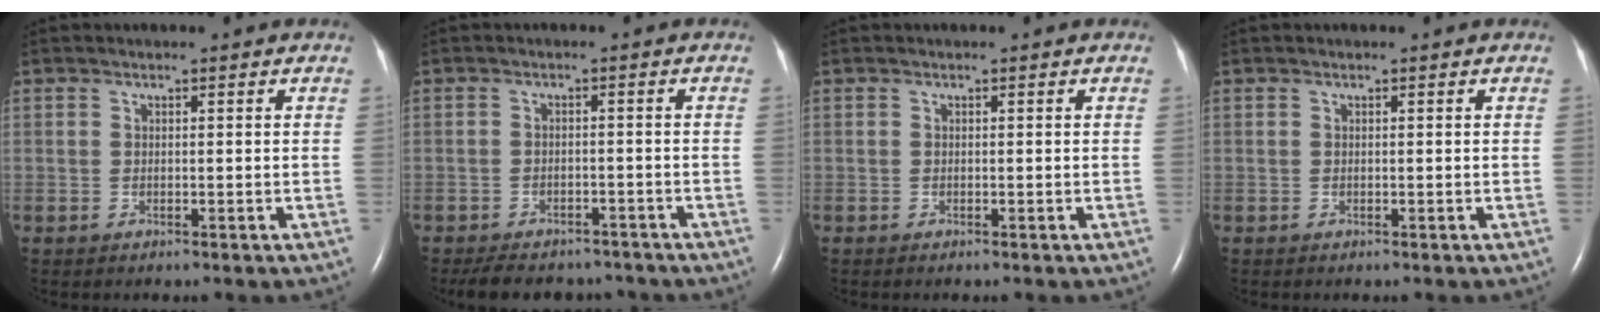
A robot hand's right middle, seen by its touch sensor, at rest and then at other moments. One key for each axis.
{"total": 10.1, "fx": -8.9, "fy": 4.0, "fz": 2.7, "tx": -0.052, "ty": 0.001, "tz": -0.112}
{"total": 0.0}
{"total": 0.0}